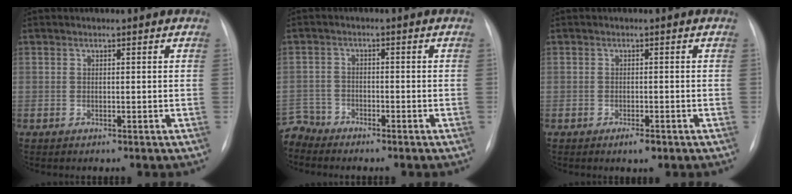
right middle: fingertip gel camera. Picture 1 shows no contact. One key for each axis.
{"total": 4.2, "fx": -3.9, "fy": 1.1, "fz": -0.9, "tx": 0.024, "ty": -0.003, "tz": -0.080}
{"total": 1.8, "fx": -1.1, "fy": 0.5, "fz": 1.3, "tx": -0.018, "ty": -0.001, "tz": -0.014}